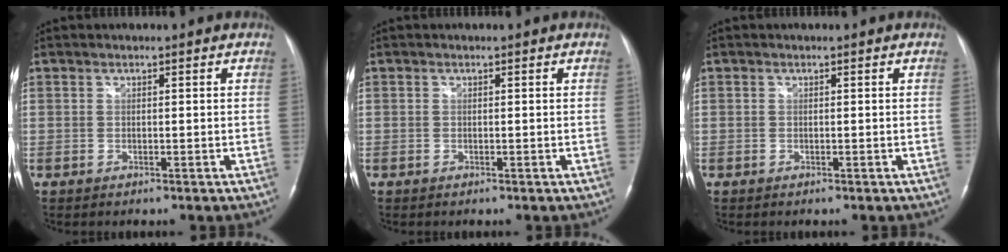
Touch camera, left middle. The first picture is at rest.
{"total": 0.0}
{"total": 0.0}